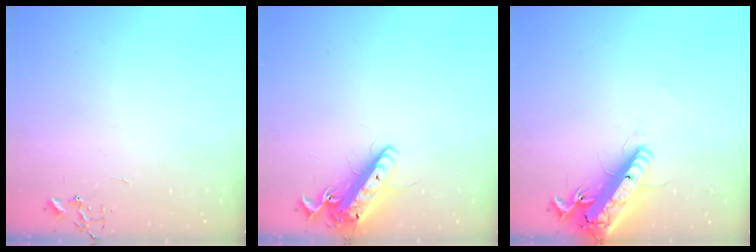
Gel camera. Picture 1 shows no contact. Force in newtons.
{"total": 14.0, "press": 13.8, "slide": 2.7}
{"total": 17.6, "press": 17.3, "slide": 3.4}